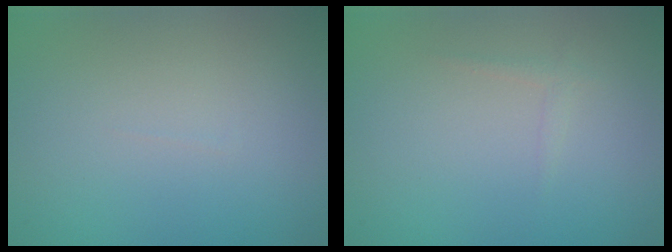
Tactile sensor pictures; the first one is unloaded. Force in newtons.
{"total": 0.7, "press": 0.7, "slide": 0.0}